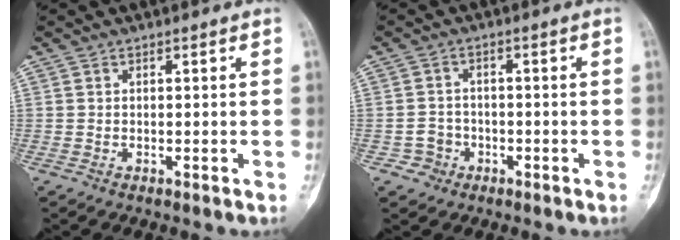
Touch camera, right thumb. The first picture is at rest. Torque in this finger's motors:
{"motor_torque": [0.22, 0.10, 0.27, -0.01, 0.03]}